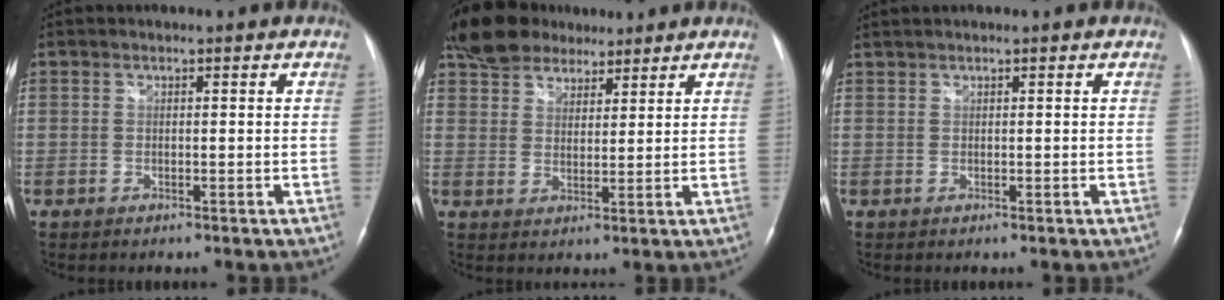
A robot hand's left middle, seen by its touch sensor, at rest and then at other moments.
{"total": 10.0, "force": [8.0, 5.1, 3.1], "torque": [-0.059, 0.027, 0.144]}
{"total": 0.6, "force": [0.6, 0.0, 0.1], "torque": [-0.006, 0.010, 0.018]}